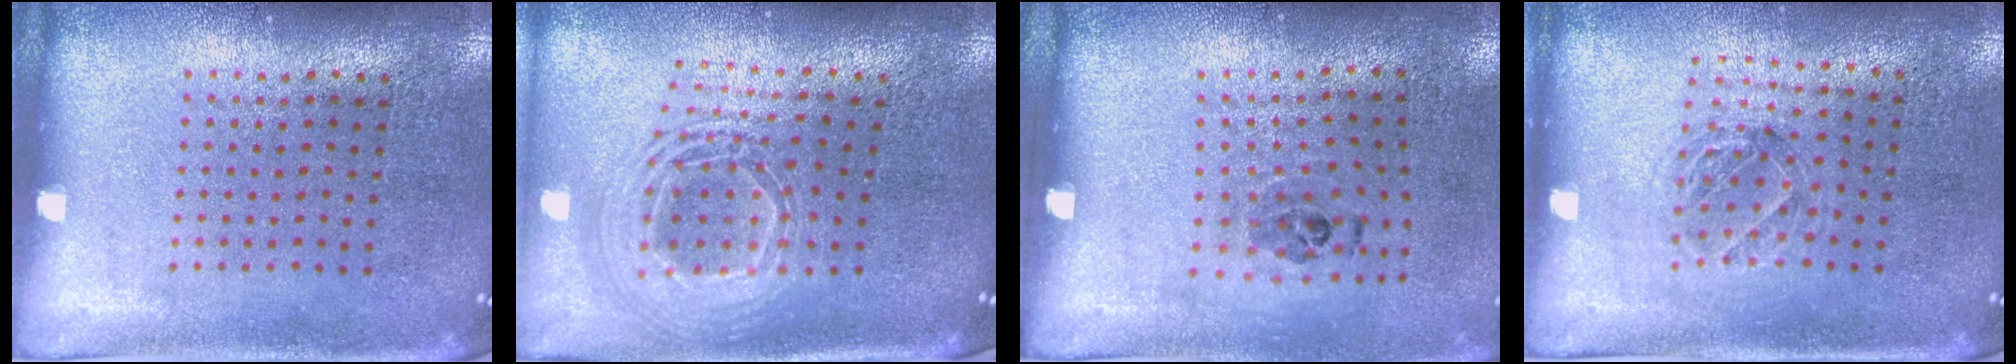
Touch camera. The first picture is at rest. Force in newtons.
{"total": 2.3, "press": 1.7, "slide": 1.6}
{"total": 1.1, "press": 0.7, "slide": 0.8}
{"total": 1.1, "press": 1.1, "slide": 0.2}